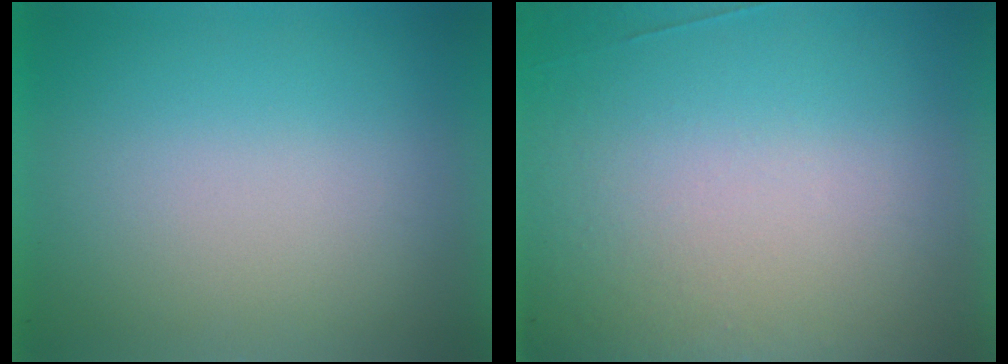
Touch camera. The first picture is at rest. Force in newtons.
{"total": 4.5}